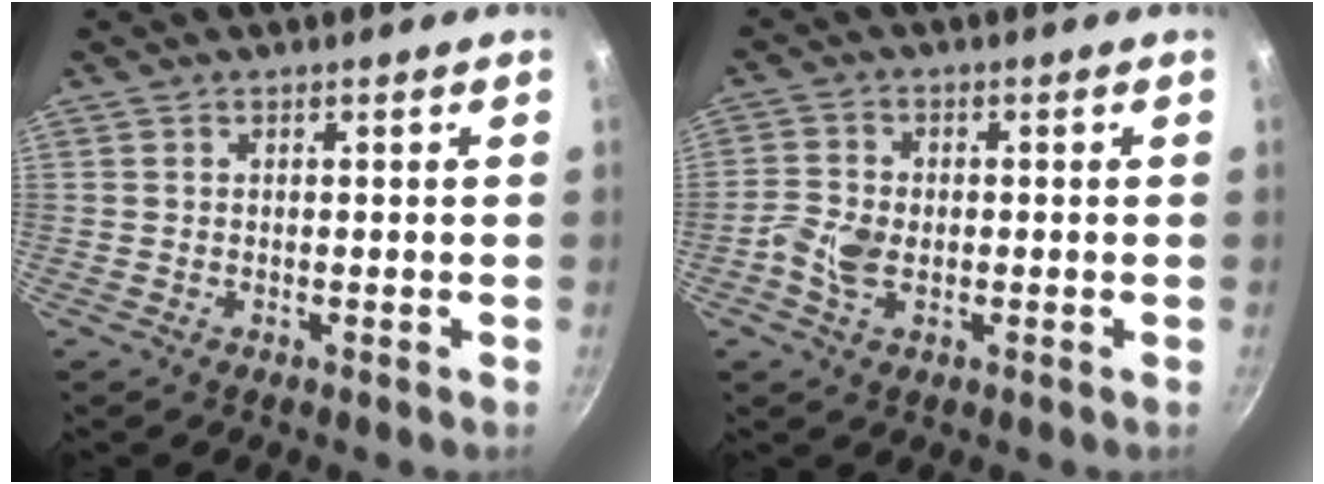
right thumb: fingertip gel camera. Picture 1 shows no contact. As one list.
[{"total": 5.3, "force": [-1.2, 3.4, 3.9], "torque": [-0.087, 0.009, -0.031]}]